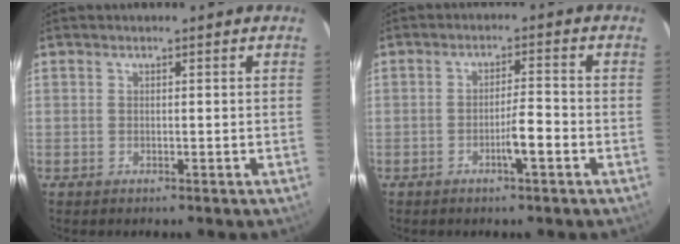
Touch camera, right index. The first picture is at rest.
{"total": 4.1, "force": [-1.8, 0.2, 3.7], "torque": [-0.057, 0.000, -0.030]}